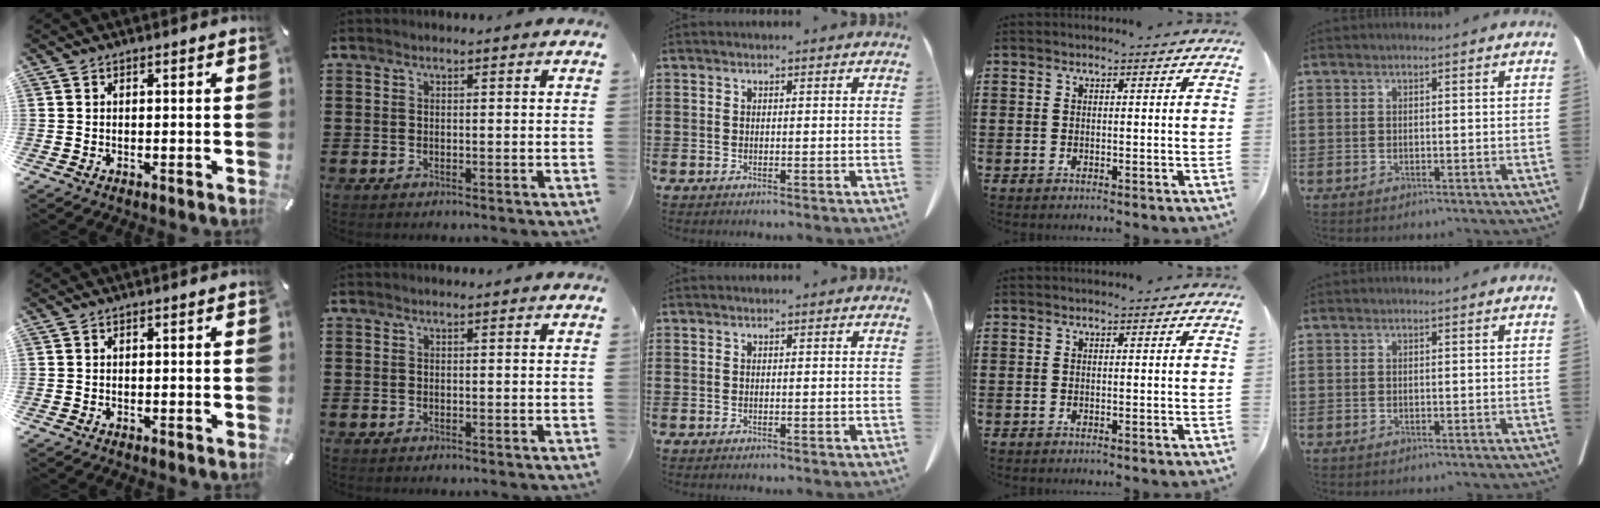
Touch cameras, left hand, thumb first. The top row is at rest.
{}